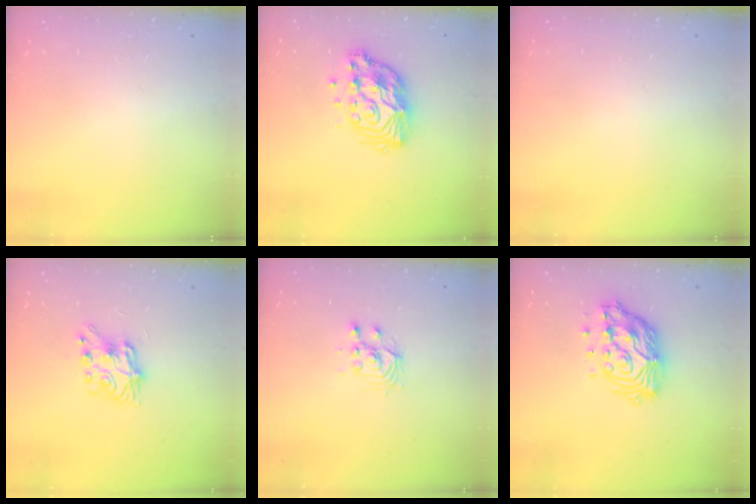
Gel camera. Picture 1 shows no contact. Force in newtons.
{"total": 13.5, "press": 13.4, "slide": 1.2}
{"total": 0.0}
{"total": 7.1, "press": 7.1, "slide": 0.4}
{"total": 3.6, "press": 3.6, "slide": 0.3}
{"total": 14.5, "press": 14.4, "slide": 1.2}